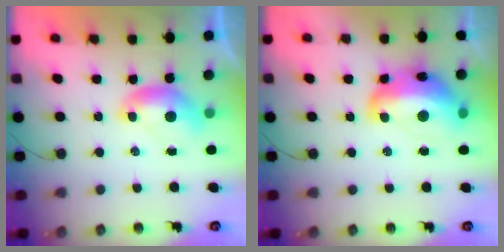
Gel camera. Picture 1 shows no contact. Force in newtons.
{"total": 10.7, "press": 10.7, "slide": 1.3}